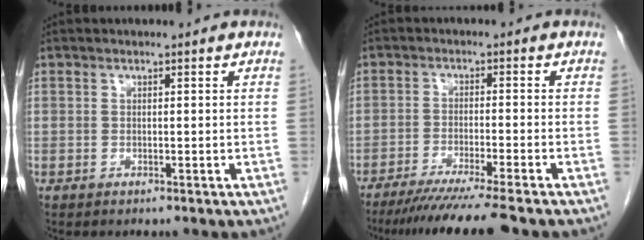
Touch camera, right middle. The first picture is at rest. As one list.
[{"total": 10.8, "force": [-9.0, -1.5, 5.7], "torque": [-0.064, -0.035, -0.140]}]